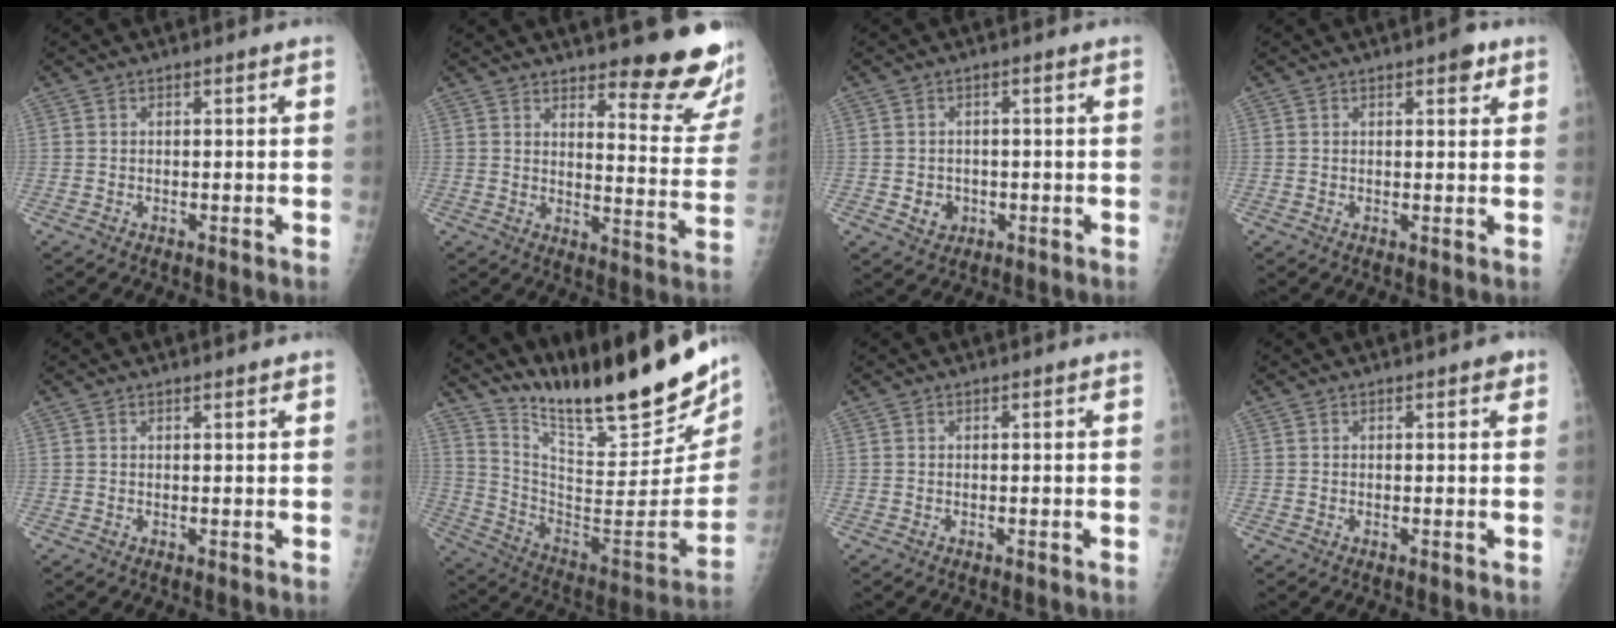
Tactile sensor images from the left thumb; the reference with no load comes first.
{"total": 15.2, "force": [11.6, 3.4, 9.3], "torque": [-0.079, -0.097, 0.145]}
{"total": 3.1, "force": [-0.6, 2.7, 1.2], "torque": [-0.005, 0.003, -0.001]}
{"total": 3.0, "force": [1.8, 1.2, 2.1], "torque": [-0.017, -0.005, 0.018]}
{"total": 0.8, "force": [0.7, 0.1, 0.4], "torque": [-0.005, -0.003, 0.010]}
{"total": 30.3, "force": [23.0, 5.8, 18.8], "torque": [-0.271, -0.121, 0.354]}
{"total": 0.0}
{"total": 1.4, "force": [0.7, 0.6, 1.0], "torque": [-0.006, 0.001, 0.006]}